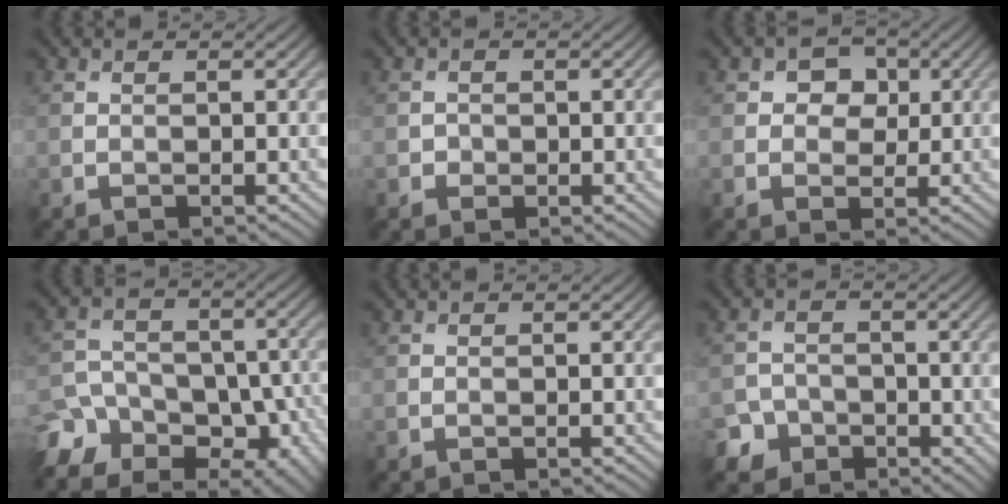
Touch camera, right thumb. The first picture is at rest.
{"total": 1.0, "force": [-0.2, 0.9, 0.2], "torque": [0.001, -0.003, -0.008]}
{"total": 4.0, "force": [1.0, 3.3, 2.1], "torque": [-0.031, 0.002, 0.002]}
{"total": 13.1, "force": [-7.8, 9.2, 5.2], "torque": [-0.122, -0.021, -0.134]}
{"total": 0.0}
{"total": 4.0, "force": [-2.4, 3.1, 0.6], "torque": [0.001, -0.002, -0.046]}